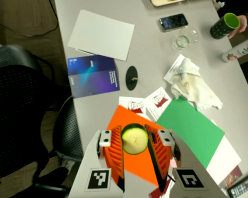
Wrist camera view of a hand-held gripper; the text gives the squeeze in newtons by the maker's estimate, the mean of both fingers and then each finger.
{"total": 11.3, "left": 11.3, "right": 11.2}